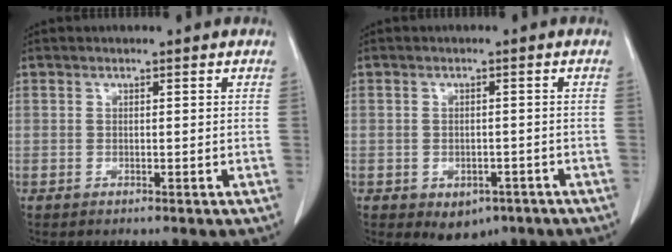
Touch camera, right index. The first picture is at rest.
{"total": 4.5, "force": [-2.6, 3.1, 1.9], "torque": [-0.014, 0.004, -0.022]}